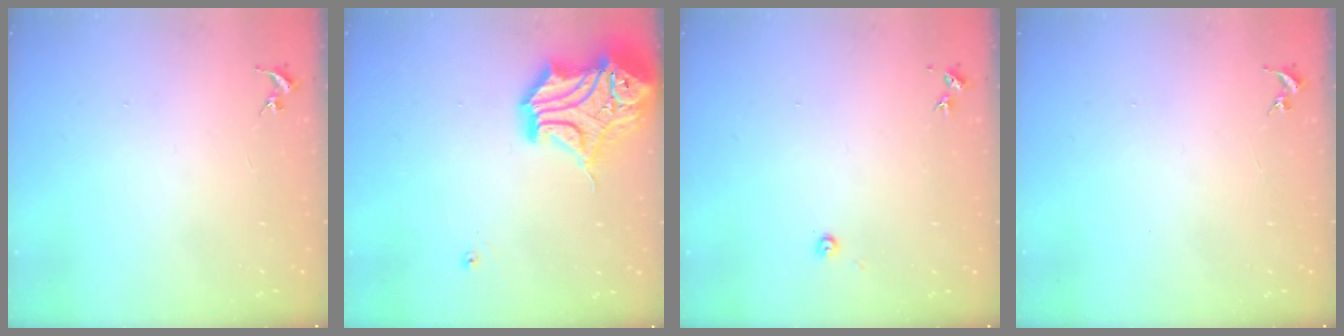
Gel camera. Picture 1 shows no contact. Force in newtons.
{"total": 19.9, "press": 19.7, "slide": 3.3}
{"total": 2.7, "press": 2.7, "slide": 0.2}
{"total": 0.0}